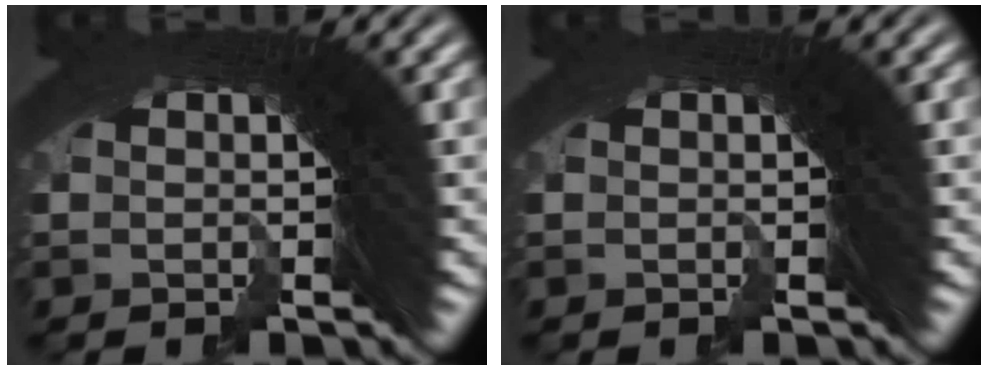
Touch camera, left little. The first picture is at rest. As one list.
[{"total": 0.0}]